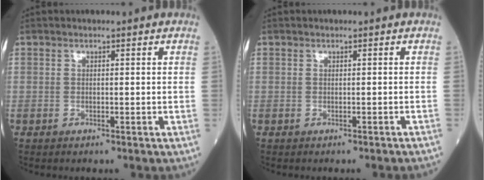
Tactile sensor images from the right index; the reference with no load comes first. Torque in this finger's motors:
{"motor_torque": [-0.06, -0.04, 0.06, 0.01]}